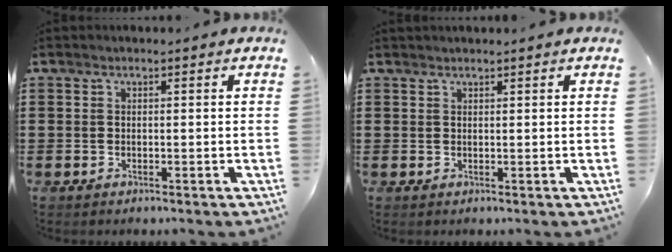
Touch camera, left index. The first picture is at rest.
{"total": 0.6, "force": [0.6, 0.1, 0.1], "torque": [-0.004, -0.001, 0.012]}